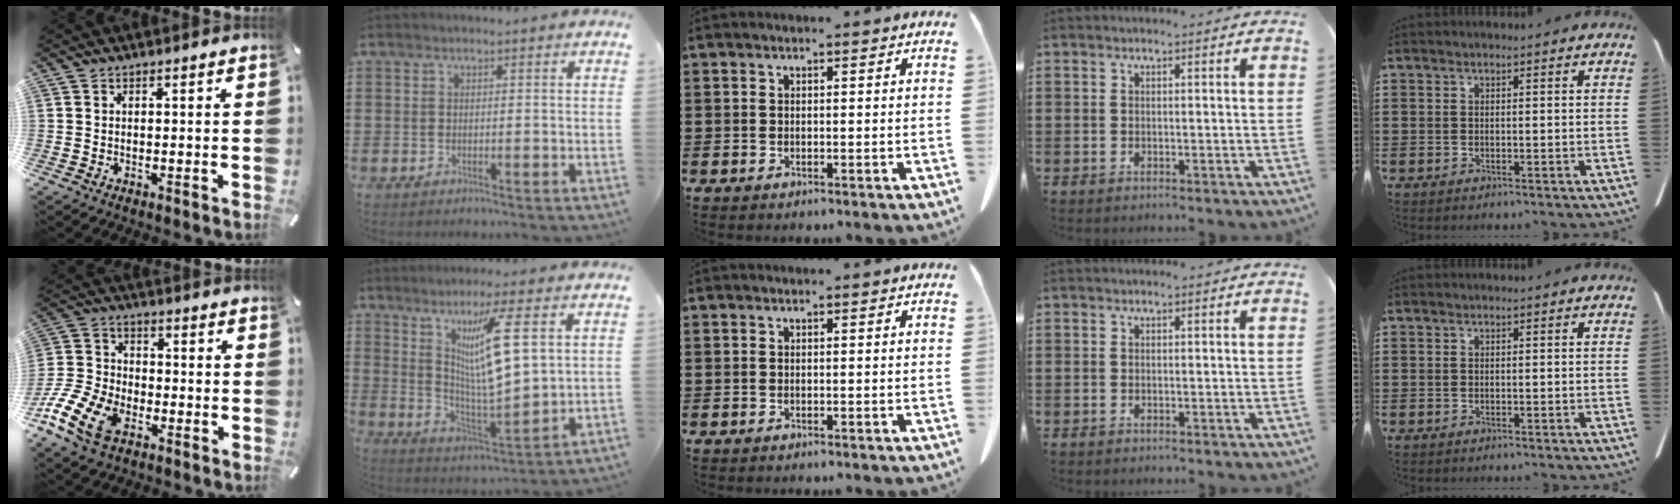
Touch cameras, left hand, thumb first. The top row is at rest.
{"thumb": {"total": 13.7, "force": [-7.3, 8.9, 7.6], "torque": [-0.157, 0.043, -0.131]}, "index": {"total": 10.7, "force": [4.5, 1.8, 9.5], "torque": [-0.197, -0.012, 0.069]}}